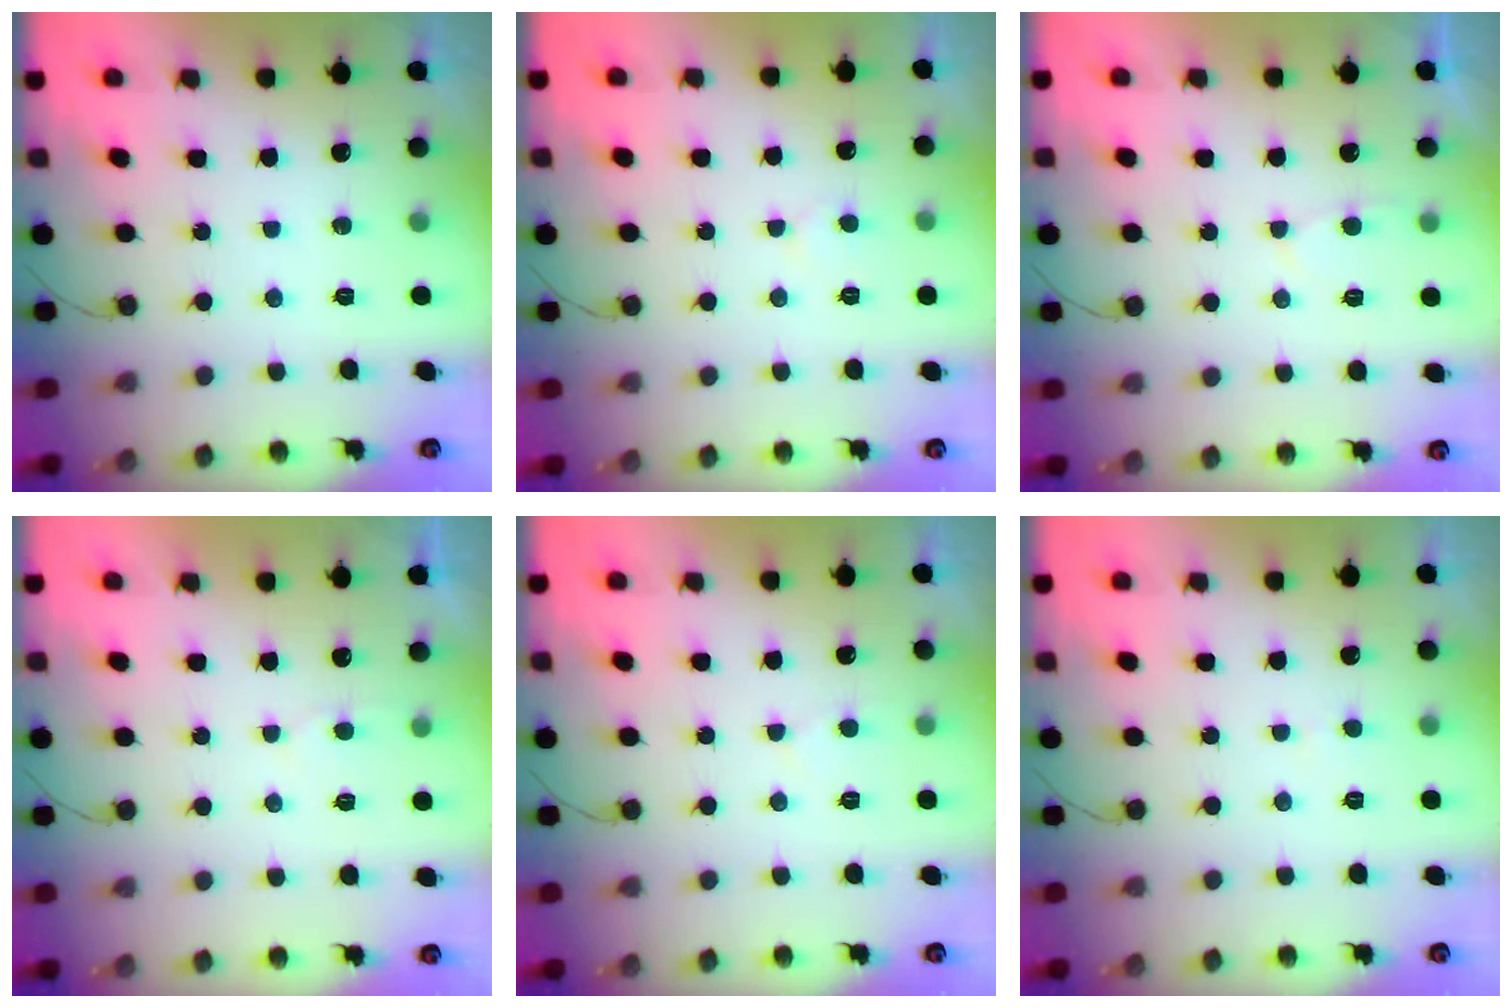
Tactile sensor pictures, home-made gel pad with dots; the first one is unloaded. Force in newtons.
{"total": 2.4, "press": 2.4, "slide": 0.2}
{"total": 3.1, "press": 3.0, "slide": 0.4}
{"total": 2.9, "press": 2.8, "slide": 0.3}
{"total": 2.6, "press": 2.5, "slide": 0.3}
{"total": 1.8, "press": 1.7, "slide": 0.1}